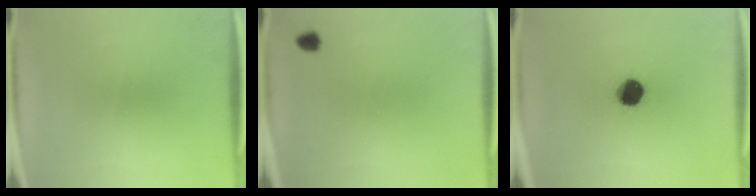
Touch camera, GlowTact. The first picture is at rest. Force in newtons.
{"total": 1.4}
{"total": 7.8}